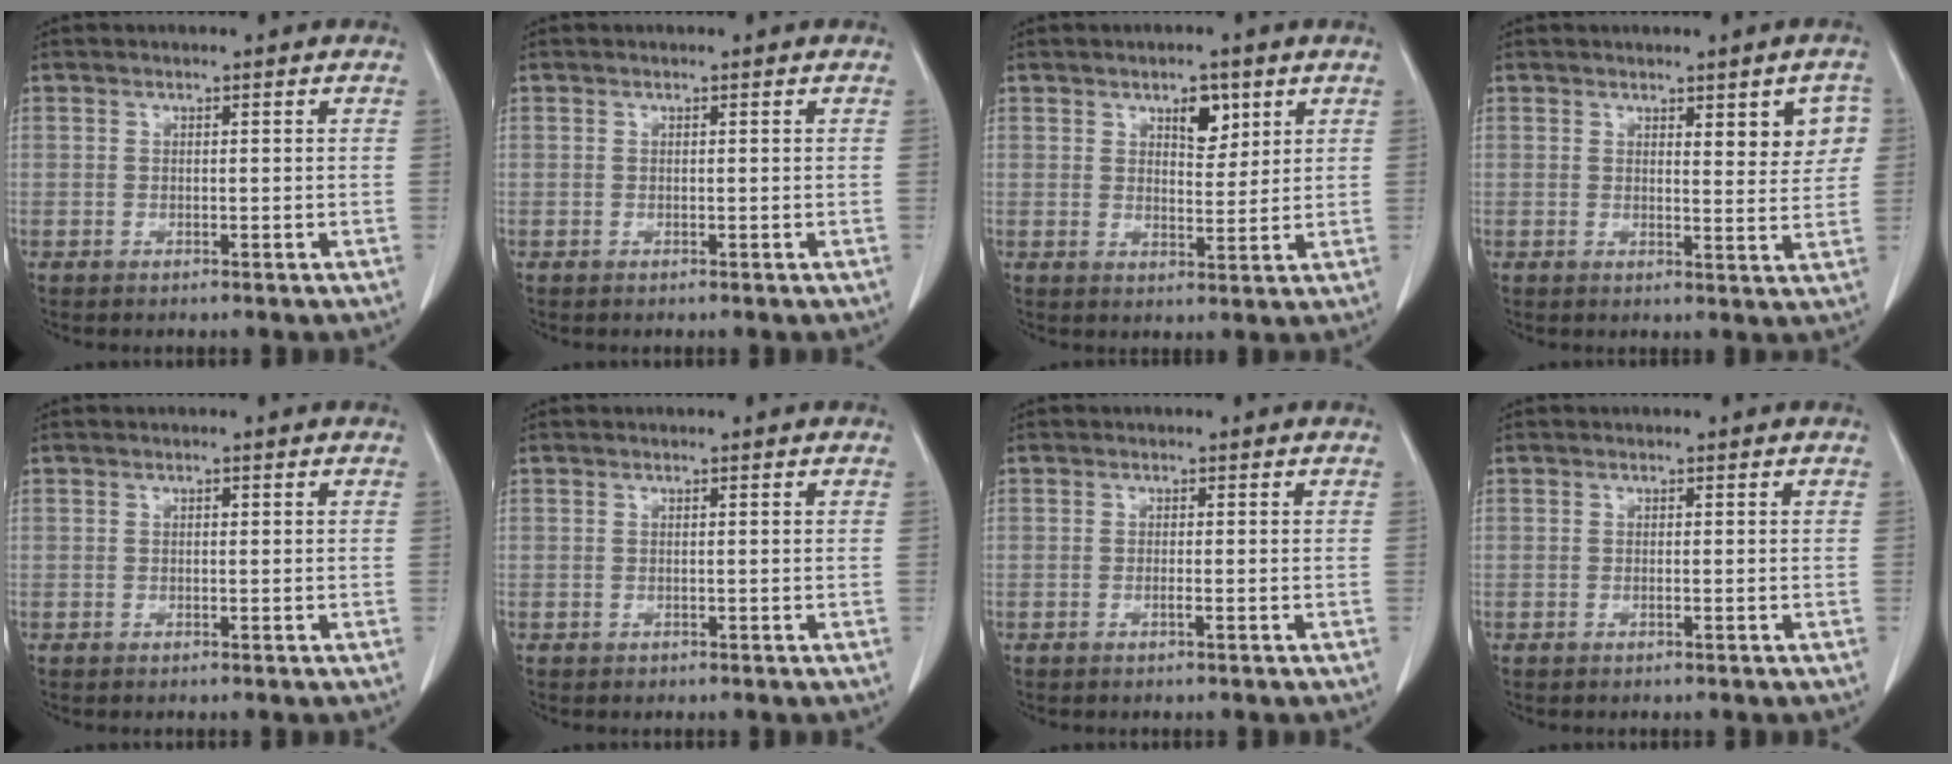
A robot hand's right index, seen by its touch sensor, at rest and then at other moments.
{"total": 0.0}
{"total": 4.3, "force": [2.4, 1.9, 3.0], "torque": [-0.043, -0.002, 0.039]}
{"total": 5.6, "force": [2.1, 1.7, 4.9], "torque": [-0.052, -0.001, 0.026]}
{"total": 0.0}
{"total": 0.0}
{"total": 0.7, "force": [-0.3, -0.1, 0.6], "torque": [-0.012, 0.001, -0.004]}
{"total": 0.0}